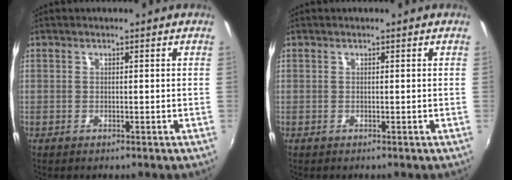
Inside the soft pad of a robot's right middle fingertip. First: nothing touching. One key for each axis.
{"total": 0.0}